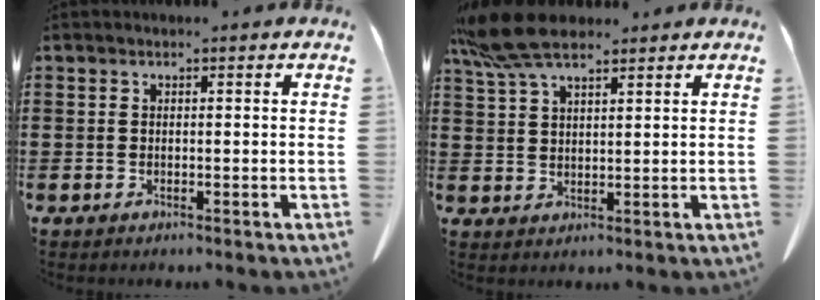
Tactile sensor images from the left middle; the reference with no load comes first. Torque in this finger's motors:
{"motor_torque": [0.46, 0.26, 0.29, 0.18]}